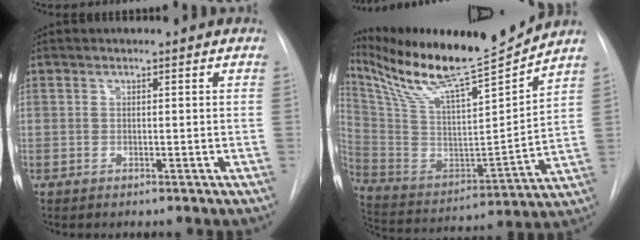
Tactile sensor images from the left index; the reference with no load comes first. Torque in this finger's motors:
{"motor_torque": [0.36, -0.90, 0.25, 0.11]}